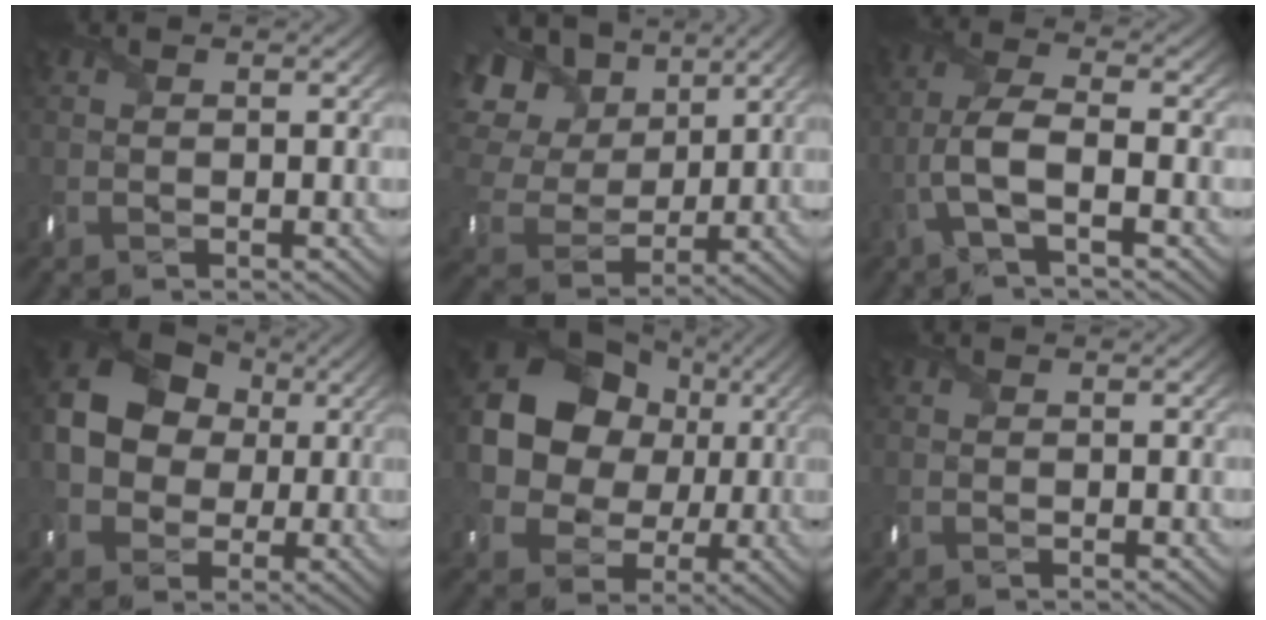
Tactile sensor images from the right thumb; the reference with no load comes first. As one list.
[{"total": 15.1, "force": [5.6, 10.6, 9.1], "torque": [-0.255, 0.033, 0.105]}, {"total": 4.9, "force": [-2.2, 1.0, 4.3], "torque": [-0.099, 0.006, -0.053]}, {"total": 12.9, "force": [0.8, 10.6, 7.4], "torque": [-0.183, 0.005, 0.004]}, {"total": 14.5, "force": [2.2, 12.1, 7.8], "torque": [-0.179, 0.017, 0.028]}, {"total": 0.0}]